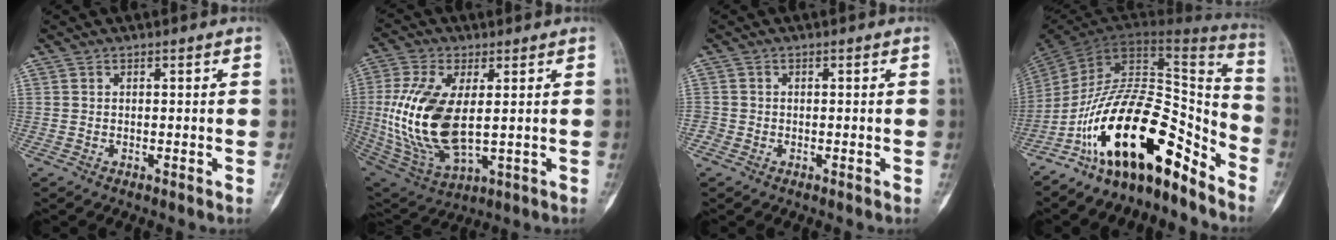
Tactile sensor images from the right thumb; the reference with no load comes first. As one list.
[{"total": 18.2, "force": [0.9, 8.9, 15.8], "torque": [-0.336, -0.012, 0.034]}, {"total": 1.3, "force": [-0.5, 1.2, 0.1], "torque": [0.005, 0.006, -0.015]}, {"total": 23.2, "force": [-14.5, 9.0, 15.7], "torque": [-0.234, 0.125, -0.247]}]